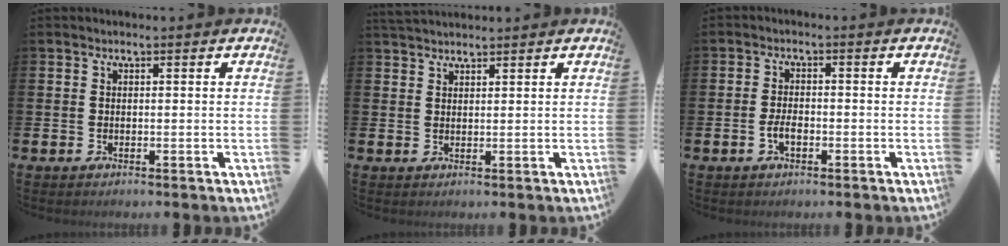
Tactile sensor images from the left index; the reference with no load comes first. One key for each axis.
{"total": 2.3, "fx": 2.3, "fy": 0.5, "fz": 0.2, "tx": -0.009, "ty": -0.006, "tz": 0.043}
{"total": 2.4, "fx": -0.8, "fy": 1.2, "fz": 1.9, "tx": -0.035, "ty": 0.002, "tz": -0.015}